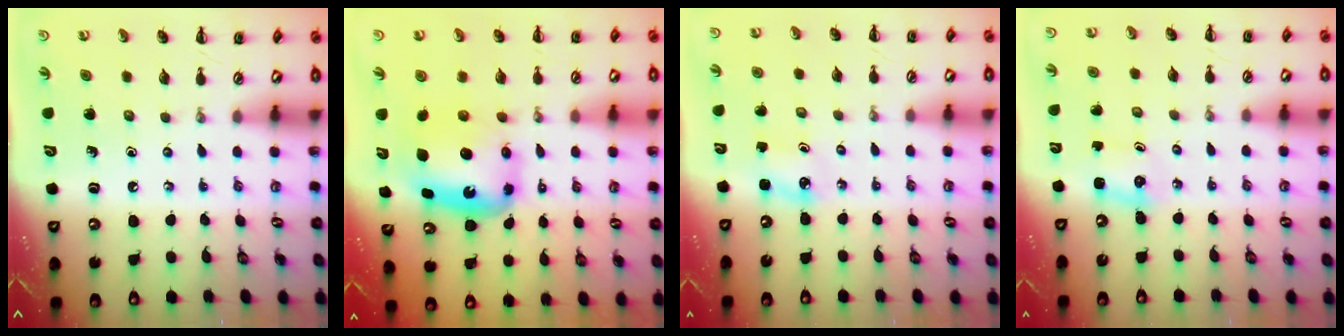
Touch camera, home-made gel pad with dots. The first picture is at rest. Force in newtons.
{"total": 7.4, "press": 7.3, "slide": 1.3}
{"total": 2.2, "press": 2.1, "slide": 0.4}
{"total": 2.0, "press": 1.9, "slide": 0.7}